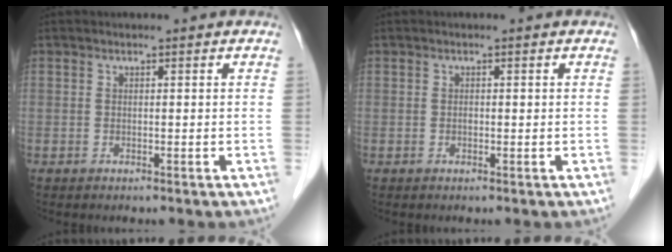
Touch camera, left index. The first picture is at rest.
{"total": 0.5, "force": [0.0, 0.3, 0.4], "torque": [-0.009, 0.000, 0.000]}